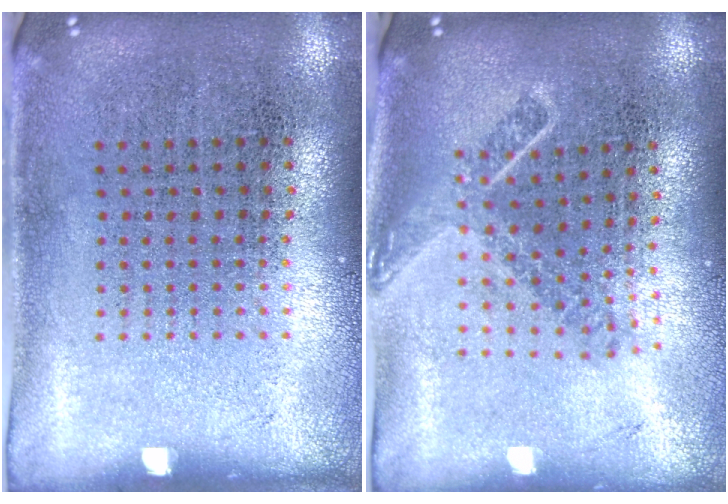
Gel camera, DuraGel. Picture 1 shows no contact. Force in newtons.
{"total": 1.8, "press": 1.3, "slide": 1.3}